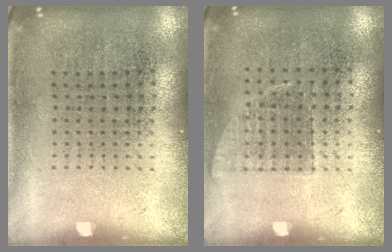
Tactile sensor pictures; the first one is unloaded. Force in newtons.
{"total": 0.8, "press": 0.7, "slide": 0.3}